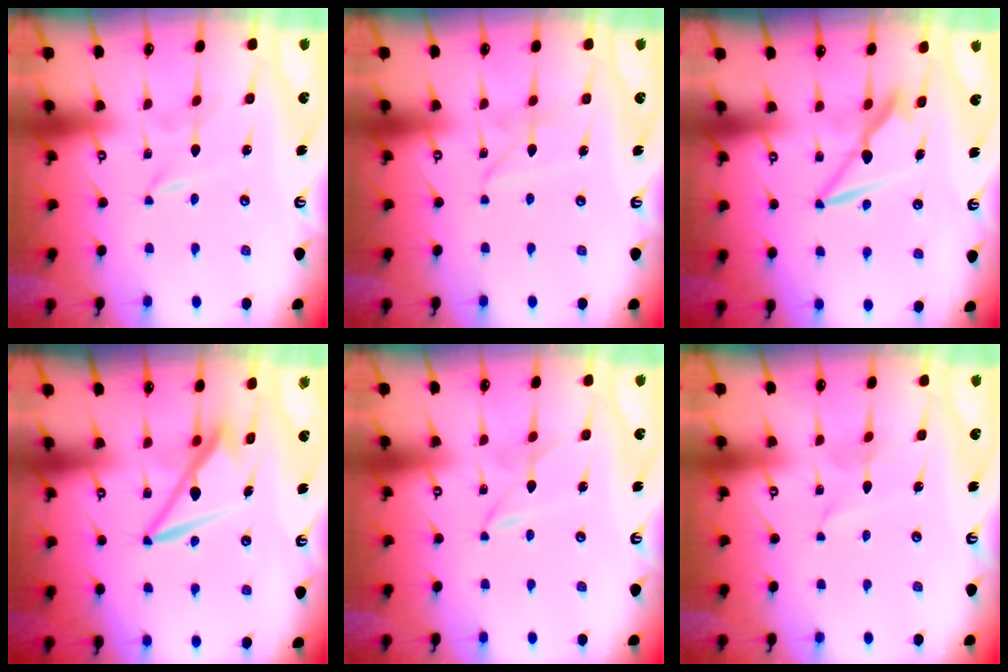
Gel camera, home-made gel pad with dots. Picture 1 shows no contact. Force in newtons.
{"total": 4.0, "press": 4.0, "slide": 0.2}
{"total": 8.3, "press": 8.2, "slide": 1.2}
{"total": 7.2, "press": 7.2, "slide": 0.5}
{"total": 2.3, "press": 2.3, "slide": 0.4}
{"total": 2.6, "press": 2.6, "slide": 0.4}